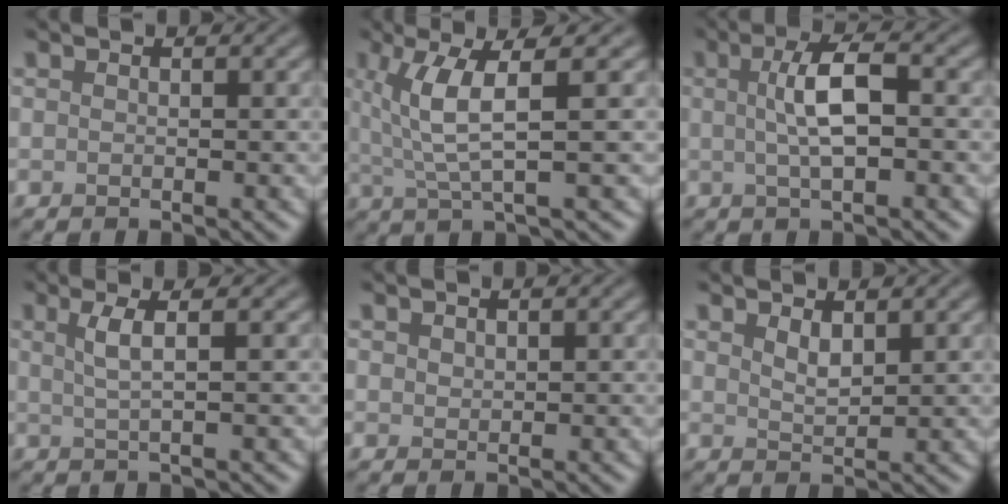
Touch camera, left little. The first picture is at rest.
{"total": 4.9, "force": [1.5, 0.8, 4.6], "torque": [-0.094, 0.004, 0.030]}
{"total": 4.2, "force": [0.3, 1.1, 4.0], "torque": [-0.077, 0.011, 0.004]}
{"total": 2.5, "force": [0.7, 0.6, 2.3], "torque": [-0.039, 0.001, 0.012]}
{"total": 0.7, "force": [0.5, 0.5, 0.2], "torque": [-0.005, -0.001, 0.011]}
{"total": 1.7, "force": [1.1, 0.6, 1.0], "torque": [-0.022, -0.003, 0.025]}